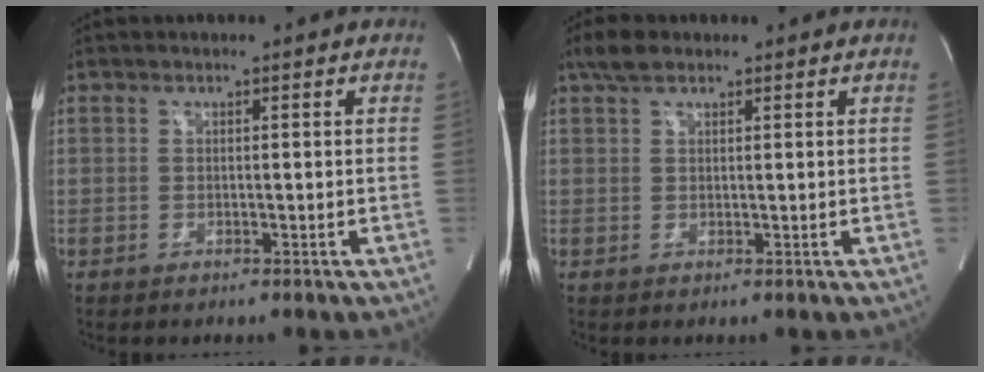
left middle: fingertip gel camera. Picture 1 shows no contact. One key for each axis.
{"total": 3.0, "fx": 2.2, "fy": 1.3, "fz": 1.5, "tx": -0.037, "ty": 0.016, "tz": 0.042}